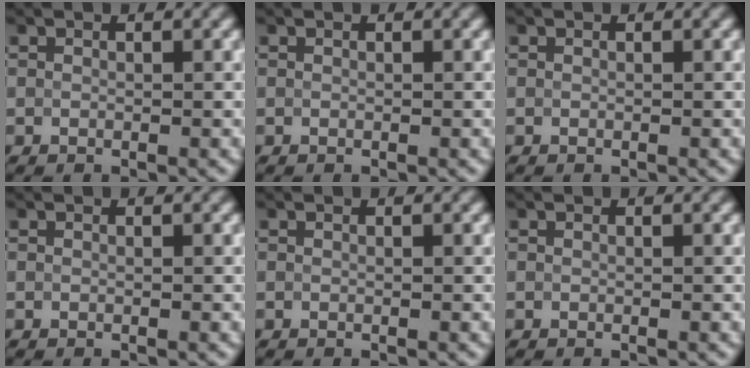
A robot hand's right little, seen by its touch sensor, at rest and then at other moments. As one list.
[{"total": 0.0}, {"total": 0.0}, {"total": 0.0}, {"total": 0.0}, {"total": 0.0}]